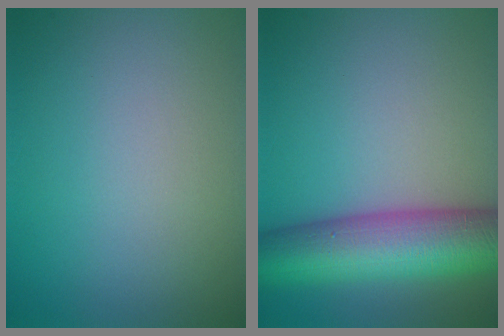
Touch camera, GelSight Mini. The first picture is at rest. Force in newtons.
{"total": 10.0, "press": 10.0, "slide": 0.4}